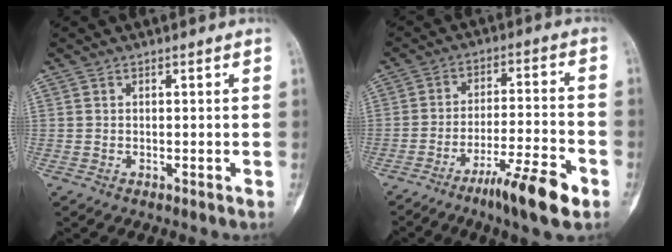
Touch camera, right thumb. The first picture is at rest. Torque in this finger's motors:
{"motor_torque": [-0.04, -0.12, 0.19, 0.11, 0.09]}